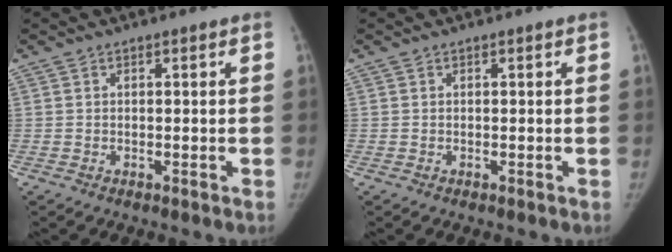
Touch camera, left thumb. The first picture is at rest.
{"total": 0.0}